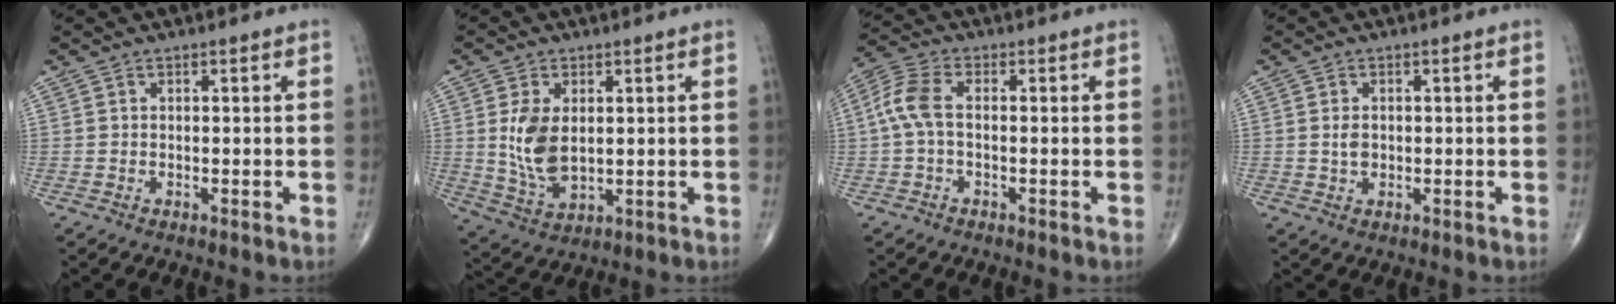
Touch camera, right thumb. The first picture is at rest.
{"total": 8.9, "force": [1.2, 5.3, 7.1], "torque": [-0.130, -0.014, 0.037]}
{"total": 6.1, "force": [-0.2, 3.1, 5.3], "torque": [-0.130, 0.018, -0.014]}
{"total": 2.0, "force": [0.1, 1.4, 1.4], "torque": [-0.021, -0.001, 0.003]}